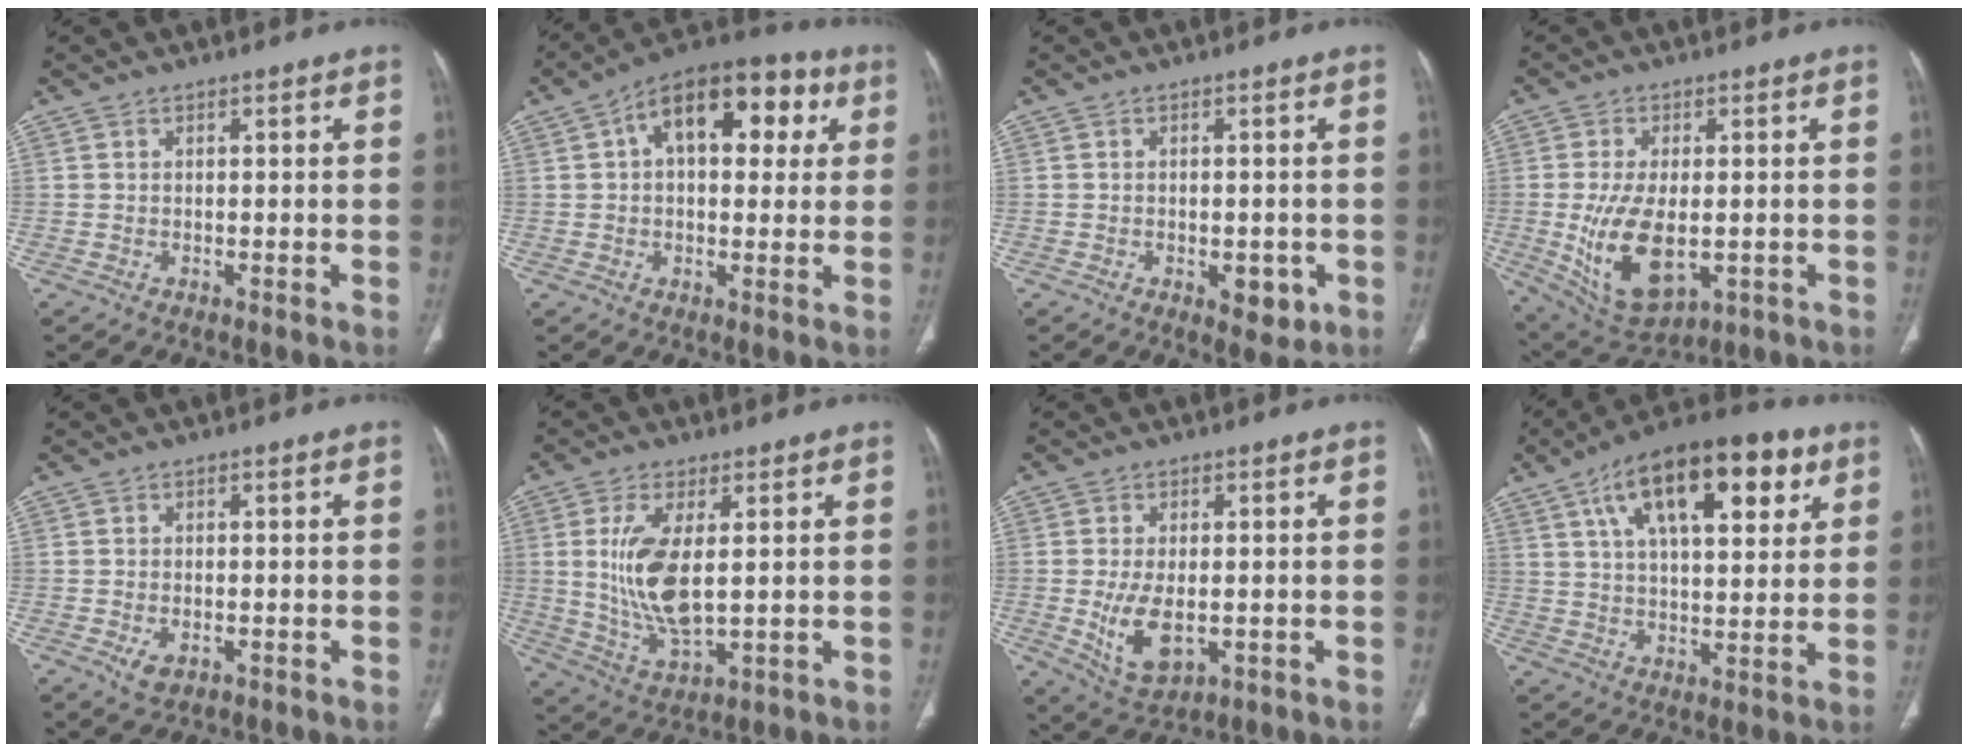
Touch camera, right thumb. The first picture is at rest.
{"total": 17.3, "force": [5.1, 9.6, 13.4], "torque": [-0.157, 0.026, 0.066]}
{"total": 4.7, "force": [-1.5, 2.6, 3.6], "torque": [-0.029, -0.001, -0.011]}
{"total": 13.6, "force": [-2.1, 7.3, 11.3], "torque": [-0.203, -0.014, -0.014]}
{"total": 2.9, "force": [-1.0, 1.8, 2.1], "torque": [-0.035, -0.001, -0.009]}
{"total": 11.7, "force": [1.7, 4.8, 10.5], "torque": [-0.220, -0.024, 0.046]}
{"total": 8.2, "force": [-1.2, 4.5, 6.7], "torque": [-0.121, -0.013, -0.008]}
{"total": 21.6, "force": [9.7, 9.3, 16.9], "torque": [-0.249, -0.007, 0.156]}